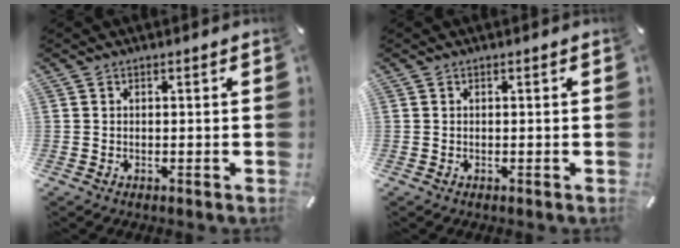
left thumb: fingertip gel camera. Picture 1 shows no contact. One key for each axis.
{"total": 0.0}